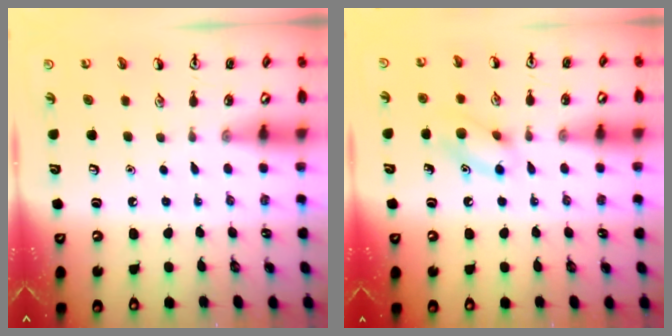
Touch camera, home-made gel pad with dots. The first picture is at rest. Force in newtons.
{"total": 10.4, "press": 10.3, "slide": 1.6}